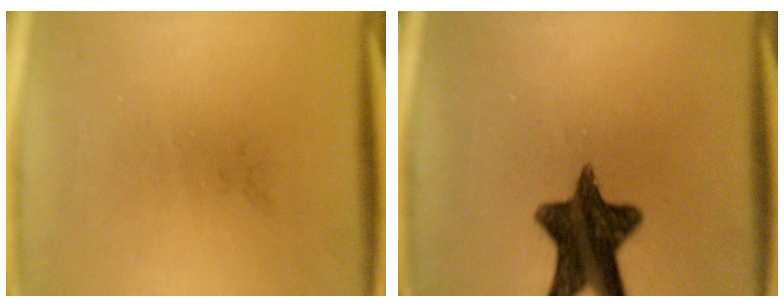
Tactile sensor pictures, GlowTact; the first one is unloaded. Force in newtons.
{"total": 13.2}